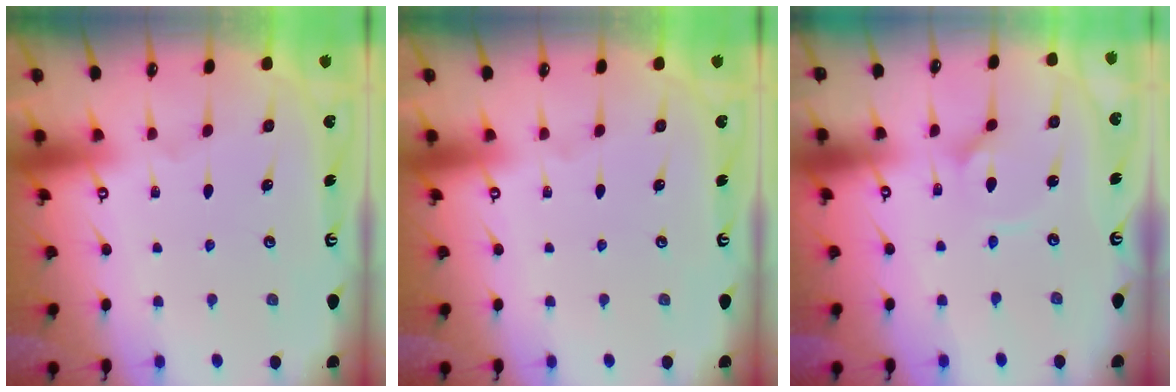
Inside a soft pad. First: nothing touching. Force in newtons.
{"total": 0.0}
{"total": 2.3, "press": 2.2, "slide": 0.7}